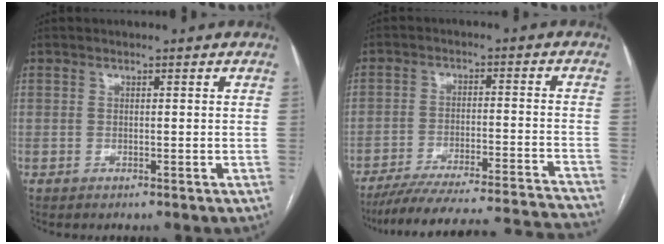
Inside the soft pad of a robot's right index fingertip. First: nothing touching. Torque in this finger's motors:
{"motor_torque": [-0.62, -1.52, 0.25, 0.10]}